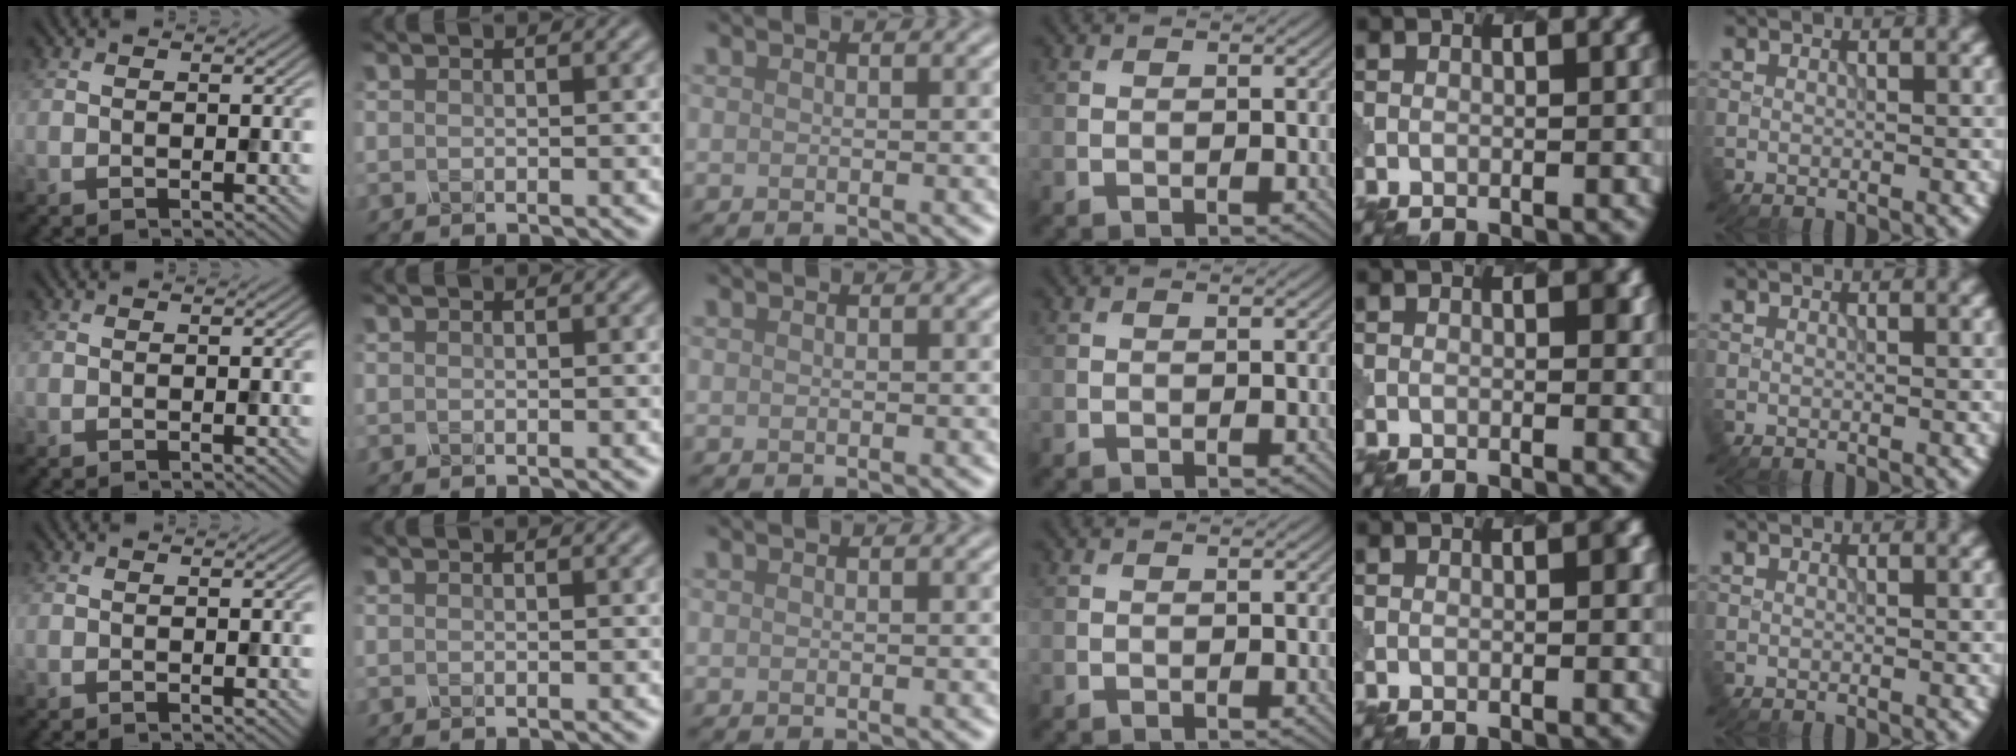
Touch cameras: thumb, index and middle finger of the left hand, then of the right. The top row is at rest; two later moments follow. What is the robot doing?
{"motion": "dispense", "object": "spray bottle"}